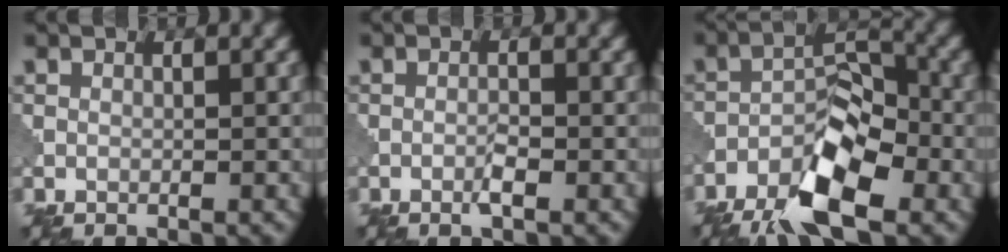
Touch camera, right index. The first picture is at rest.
{"total": 1.2, "force": [-0.6, 0.1, 1.0], "torque": [-0.019, 0.002, -0.014]}
{"total": 7.9, "force": [-4.8, 2.8, 5.5], "torque": [-0.090, 0.009, -0.093]}